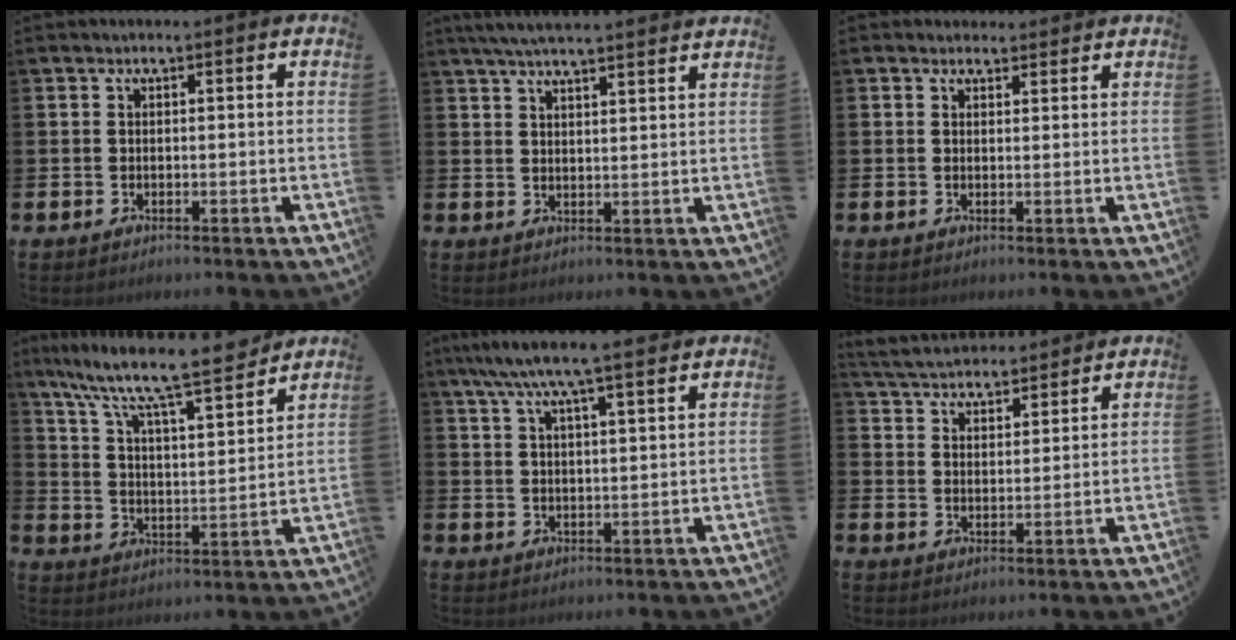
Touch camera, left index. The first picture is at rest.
{"total": 5.0, "force": [4.8, 0.0, 1.4], "torque": [-0.034, -0.019, 0.087]}
{"total": 2.2, "force": [2.0, 0.8, -0.1], "torque": [0.013, -0.007, 0.034]}
{"total": 10.2, "force": [9.2, 1.3, 4.3], "torque": [-0.104, -0.071, 0.150]}
{"total": 7.3, "force": [6.6, 0.4, 3.1], "torque": [-0.073, -0.027, 0.117]}
{"total": 4.9, "force": [4.8, 0.9, 0.0], "torque": [-0.021, -0.033, 0.084]}